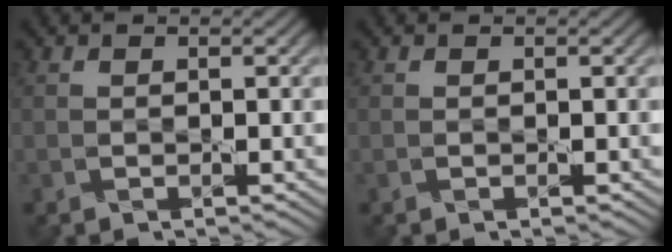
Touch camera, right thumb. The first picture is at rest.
{"total": 0.0}